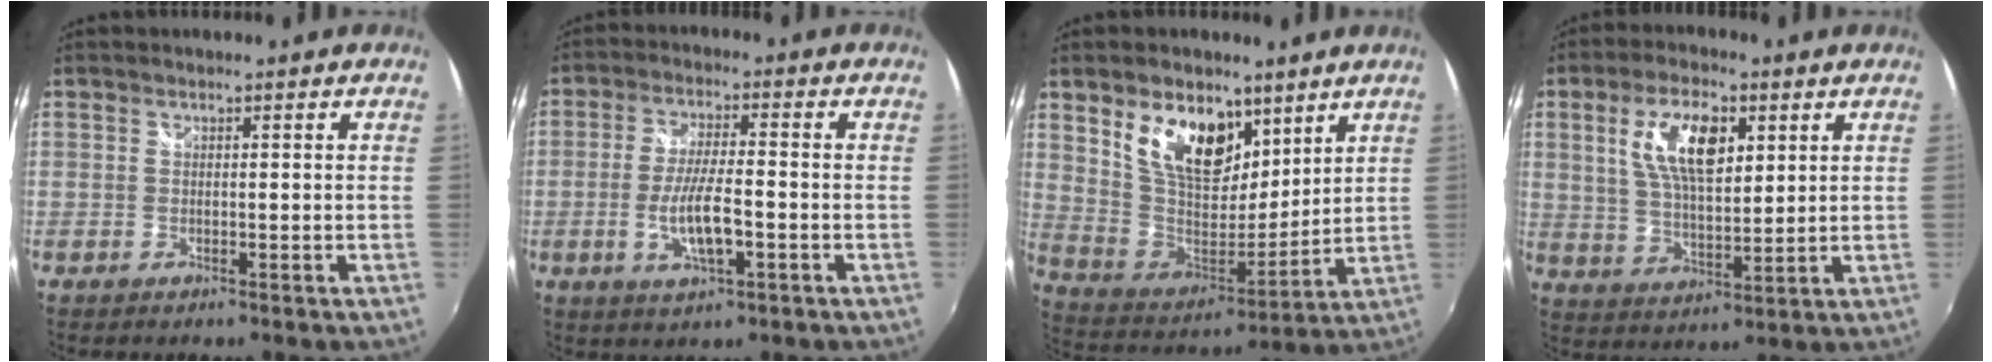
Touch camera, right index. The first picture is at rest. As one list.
[{"total": 8.3, "force": [-2.5, 2.1, 7.6], "torque": [-0.148, -0.009, -0.044]}, {"total": 16.2, "force": [8.7, 9.1, 10.1], "torque": [-0.191, 0.002, 0.168]}, {"total": 11.3, "force": [4.0, 4.9, 9.4], "torque": [-0.180, 0.011, 0.076]}]